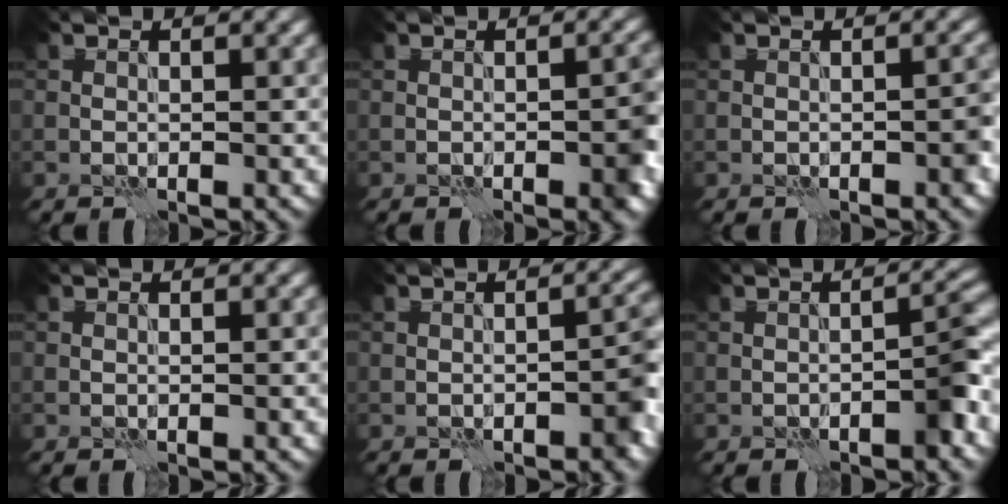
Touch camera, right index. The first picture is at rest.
{"total": 2.6, "force": [-1.1, 0.7, 2.3], "torque": [-0.030, 0.005, -0.018]}
{"total": 1.2, "force": [-0.6, 0.3, 1.1], "torque": [-0.016, 0.006, -0.009]}
{"total": 0.0}
{"total": 2.7, "force": [-1.3, 1.0, 2.1], "torque": [-0.024, 0.012, -0.018]}
{"total": 2.5, "force": [-1.4, 0.5, 2.0], "torque": [-0.027, 0.015, -0.025]}